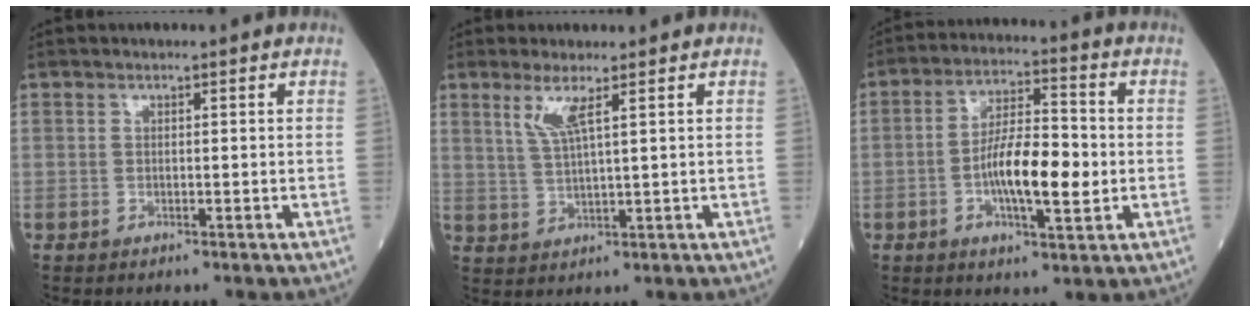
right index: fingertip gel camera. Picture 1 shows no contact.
{"total": 3.9, "force": [2.1, -0.2, 3.3], "torque": [-0.073, -0.005, 0.048]}
{"total": 10.5, "force": [-1.7, 2.6, 10.0], "torque": [-0.180, 0.006, -0.030]}